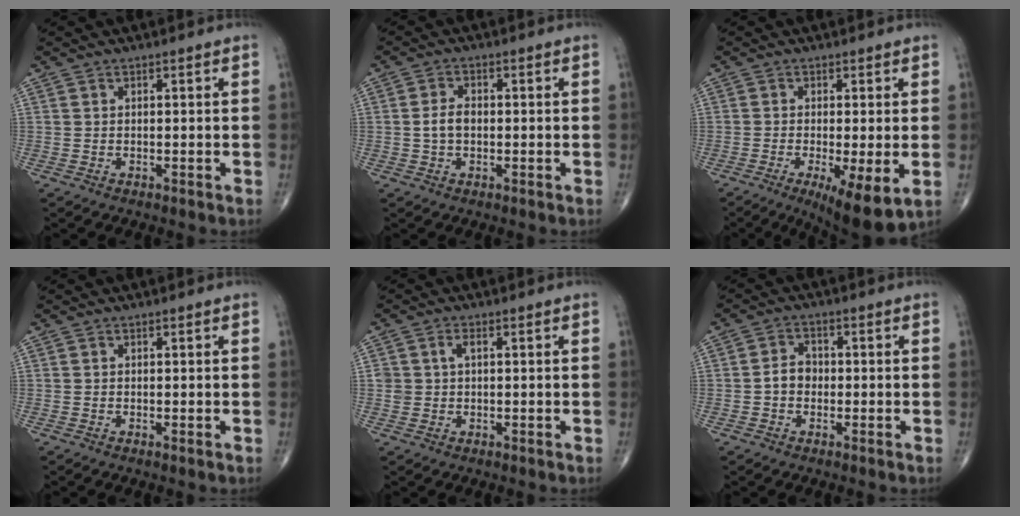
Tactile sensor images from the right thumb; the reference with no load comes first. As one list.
[{"total": 3.4, "force": [-0.2, 2.2, 2.7], "torque": [-0.054, 0.010, -0.007]}, {"total": 9.9, "force": [-3.1, 2.5, 9.1], "torque": [-0.146, -0.023, -0.044]}, {"total": 0.0}, {"total": 2.2, "force": [0.4, 1.5, 1.5], "torque": [-0.027, 0.005, 0.009]}, {"total": 3.6, "force": [-0.7, 2.9, 2.1], "torque": [-0.026, 0.017, -0.019]}]